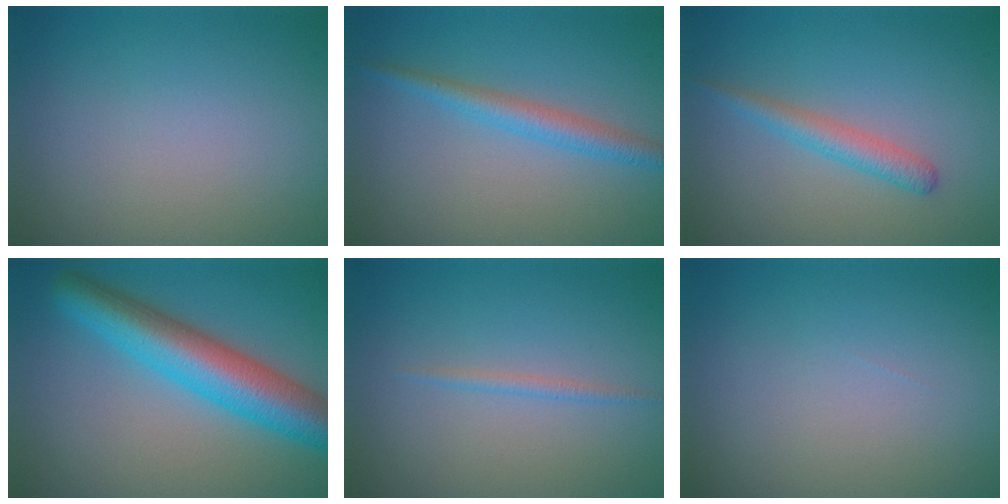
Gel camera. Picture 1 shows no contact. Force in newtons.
{"total": 2.6, "press": 2.6, "slide": 0.1}
{"total": 2.1, "press": 2.1, "slide": 0.0}
{"total": 8.2, "press": 8.2, "slide": 0.3}
{"total": 0.9, "press": 0.9, "slide": 0.1}
{"total": 0.0}